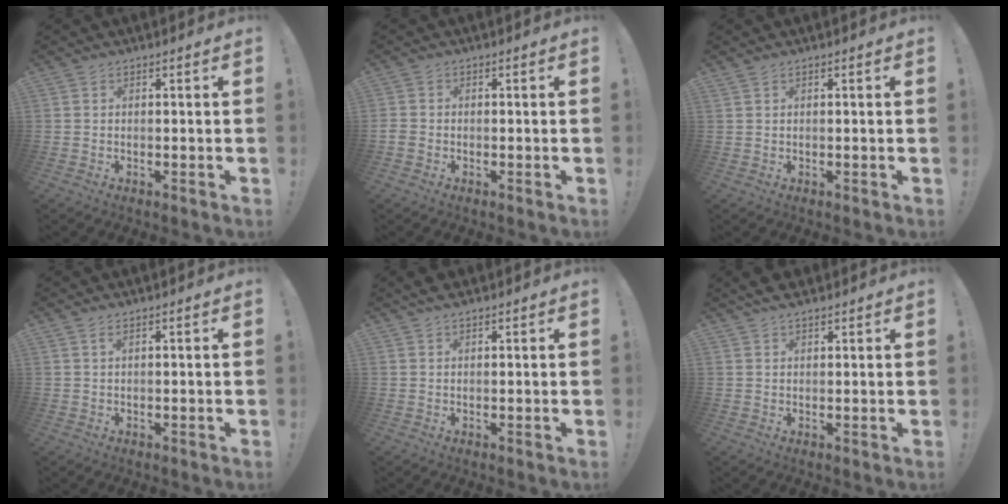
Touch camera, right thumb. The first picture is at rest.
{"total": 2.0, "force": [-1.1, 1.5, 0.8], "torque": [-0.008, 0.008, -0.018]}
{"total": 0.6, "force": [0.5, 0.0, 0.4], "torque": [-0.011, 0.001, 0.011]}
{"total": 1.2, "force": [0.6, 0.2, 1.0], "torque": [-0.018, 0.000, 0.010]}
{"total": 2.6, "force": [2.4, 0.8, 0.8], "torque": [-0.012, -0.008, 0.042]}
{"total": 4.0, "force": [3.4, 1.4, 1.4], "torque": [-0.016, -0.017, 0.062]}